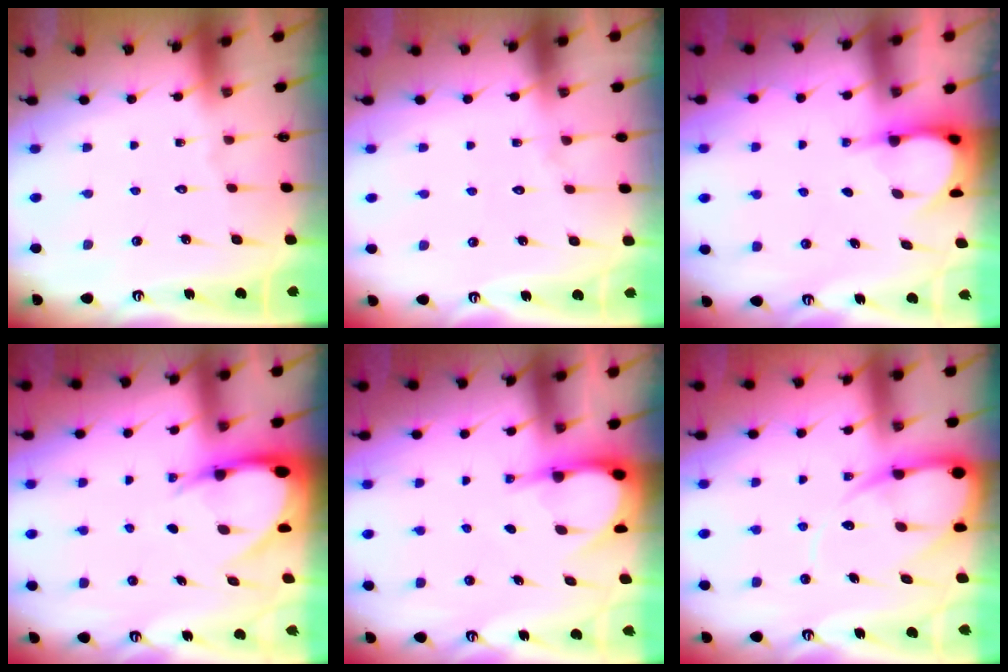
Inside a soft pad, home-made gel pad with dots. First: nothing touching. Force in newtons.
{"total": 4.2, "press": 4.2, "slide": 0.4}
{"total": 4.0, "press": 4.0, "slide": 0.3}
{"total": 7.5, "press": 7.4, "slide": 0.9}
{"total": 5.2, "press": 5.1, "slide": 0.7}
{"total": 11.9, "press": 11.9, "slide": 1.0}